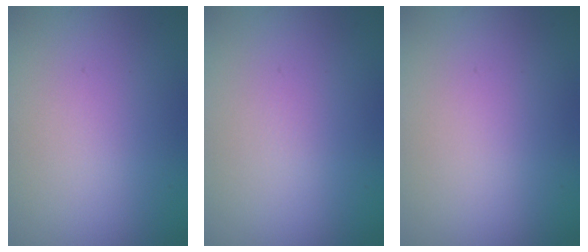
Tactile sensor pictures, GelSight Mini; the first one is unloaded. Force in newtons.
{"total": 0.0}
{"total": 0.0}